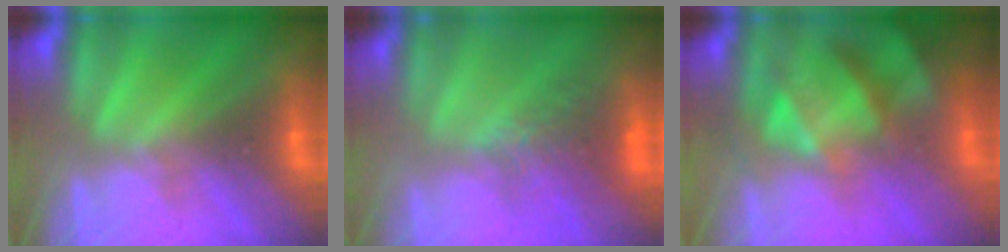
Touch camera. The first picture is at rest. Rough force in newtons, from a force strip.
{"total": 6.9}
{"total": 5.2}